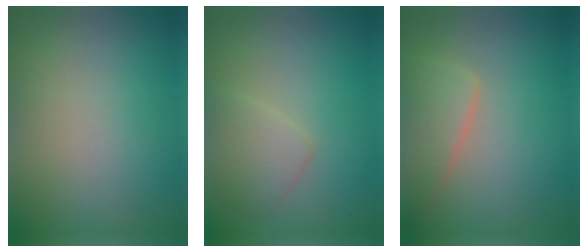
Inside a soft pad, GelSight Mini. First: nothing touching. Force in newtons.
{"total": 2.4, "press": 2.4, "slide": 0.0}
{"total": 3.9, "press": 3.9, "slide": 0.2}